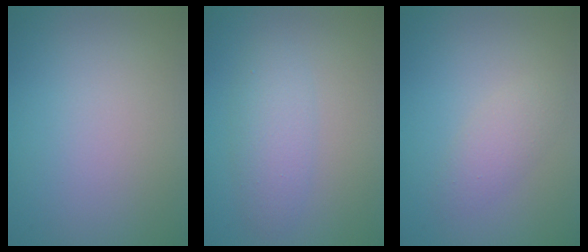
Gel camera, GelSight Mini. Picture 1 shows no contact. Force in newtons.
{"total": 2.8, "press": 2.8, "slide": 0.1}
{"total": 2.0, "press": 2.0, "slide": 0.1}